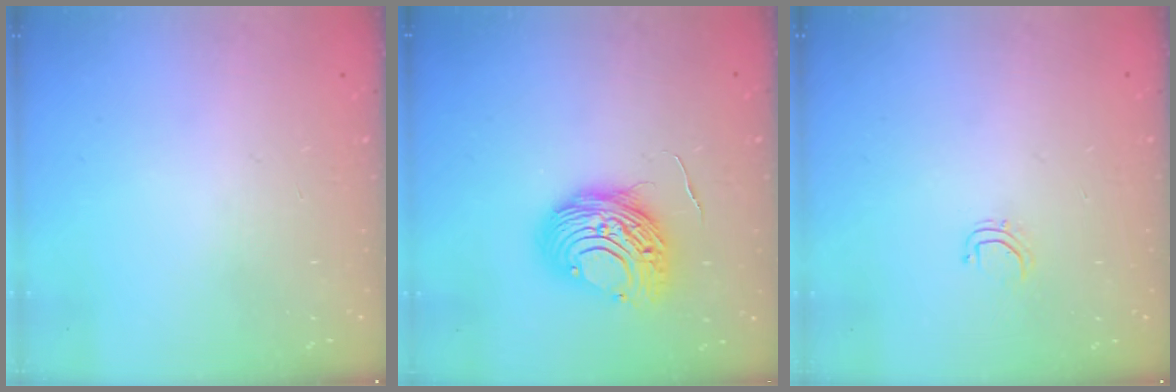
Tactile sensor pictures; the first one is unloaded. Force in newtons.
{"total": 12.0, "press": 12.0, "slide": 0.9}
{"total": 3.8, "press": 3.8, "slide": 0.2}